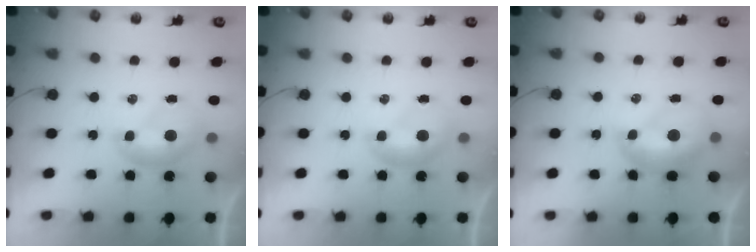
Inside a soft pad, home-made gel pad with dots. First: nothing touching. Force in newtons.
{"total": 0.0}
{"total": 2.4, "press": 2.3, "slide": 0.7}